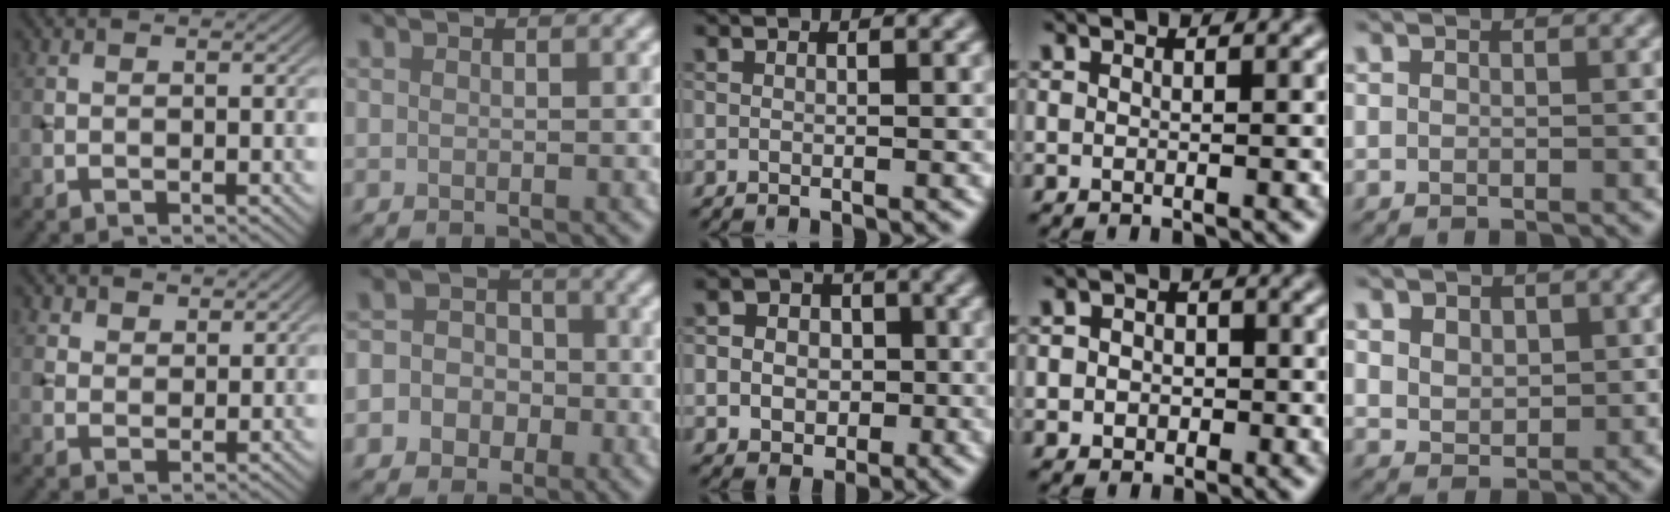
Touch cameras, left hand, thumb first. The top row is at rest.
{"thumb": {"total": 3.6, "force": [2.9, 1.8, 1.1], "torque": [-0.029, -0.006, 0.069]}, "index": {"total": 5.0, "force": [-2.1, 4.5, 1.0], "torque": [-0.002, 0.017, -0.044]}, "middle": {"total": 6.1, "force": [-0.3, 5.4, 2.8], "torque": [-0.030, 0.030, -0.030]}, "ring": {"total": 2.8, "force": [0.0, 2.5, 1.2], "torque": [0.005, 0.004, -0.024]}, "little": {"total": 3.1, "force": [1.2, 2.2, 1.7], "torque": [-0.048, 0.006, 0.024]}}